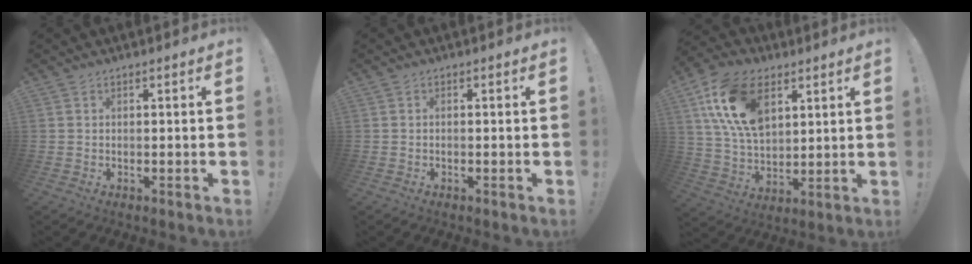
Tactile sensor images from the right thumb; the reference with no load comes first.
{"total": 0.5, "force": [-0.4, 0.0, 0.3], "torque": [-0.014, 0.003, -0.005]}
{"total": 19.2, "force": [8.1, 11.9, 12.7], "torque": [-0.247, -0.027, 0.149]}